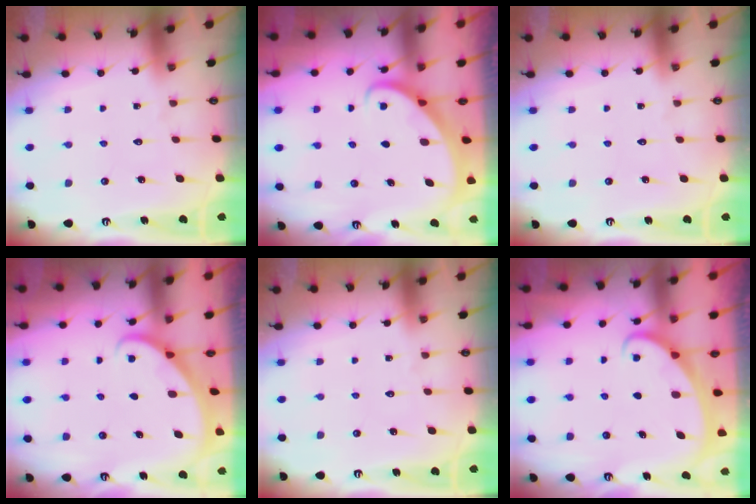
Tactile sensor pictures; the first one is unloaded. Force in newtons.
{"total": 2.6, "press": 2.6, "slide": 0.3}
{"total": 0.0}
{"total": 1.9, "press": 1.9, "slide": 0.1}
{"total": 0.0}
{"total": 2.2, "press": 2.2, "slide": 0.3}